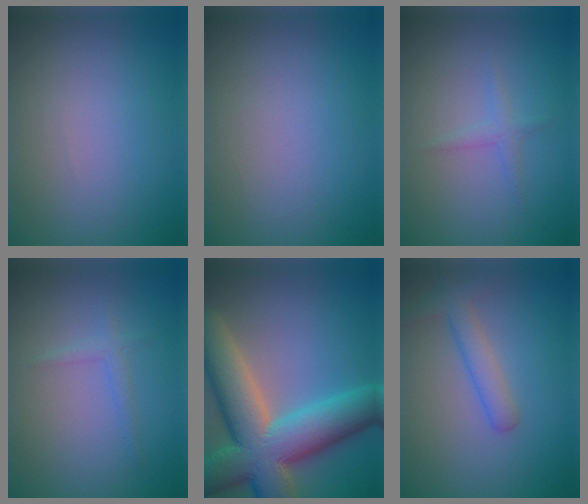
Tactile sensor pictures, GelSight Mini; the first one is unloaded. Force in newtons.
{"total": 0.0}
{"total": 1.2, "press": 1.2, "slide": 0.1}
{"total": 1.2, "press": 1.2, "slide": 0.1}
{"total": 13.3, "press": 13.3, "slide": 1.1}
{"total": 2.6, "press": 2.6, "slide": 0.1}